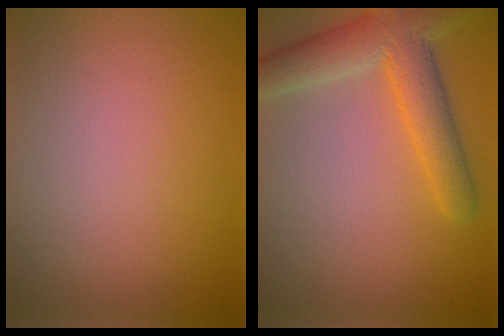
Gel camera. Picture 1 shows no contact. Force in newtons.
{"total": 5.9, "press": 5.9, "slide": 0.3}